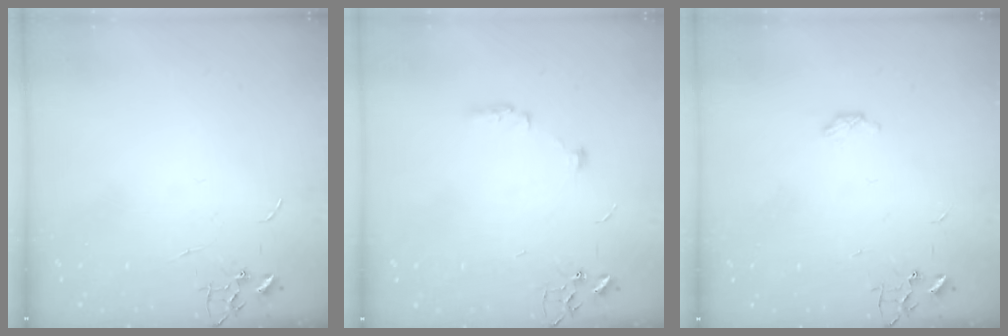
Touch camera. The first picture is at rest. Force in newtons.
{"total": 5.9, "press": 5.6, "slide": 2.1}
{"total": 2.9, "press": 2.9, "slide": 0.5}